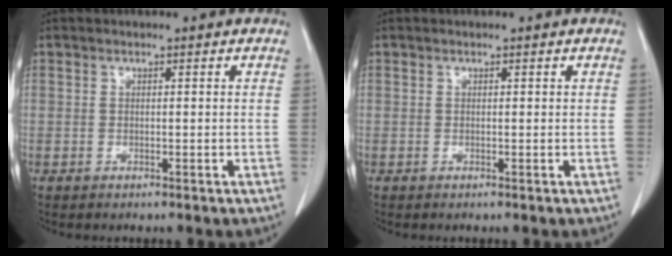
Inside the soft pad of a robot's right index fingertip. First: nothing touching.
{"total": 0.0}